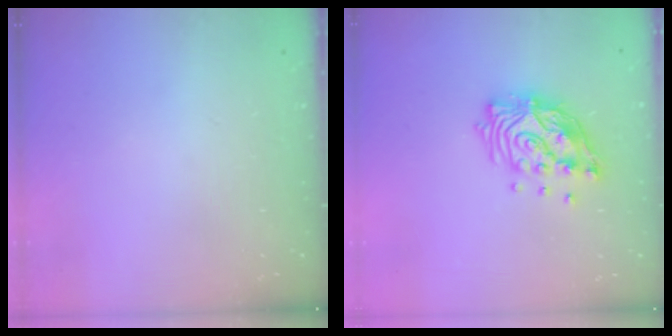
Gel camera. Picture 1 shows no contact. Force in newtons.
{"total": 13.6, "press": 13.5, "slide": 1.5}